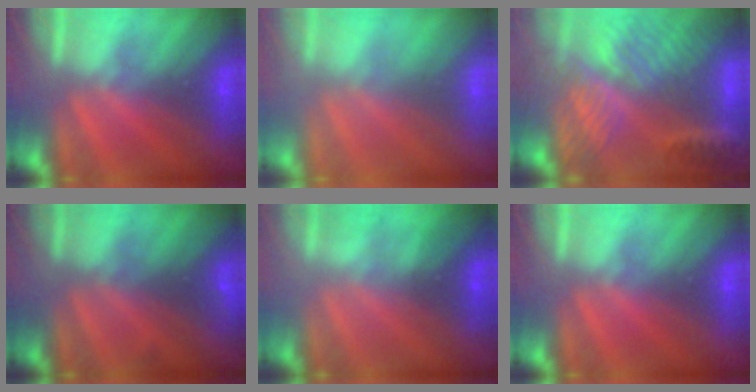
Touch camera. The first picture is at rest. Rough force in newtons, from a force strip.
{"total": 2.7}
{"total": 9.7}
{"total": 1.2}
{"total": 1.8}
{"total": 0.0}